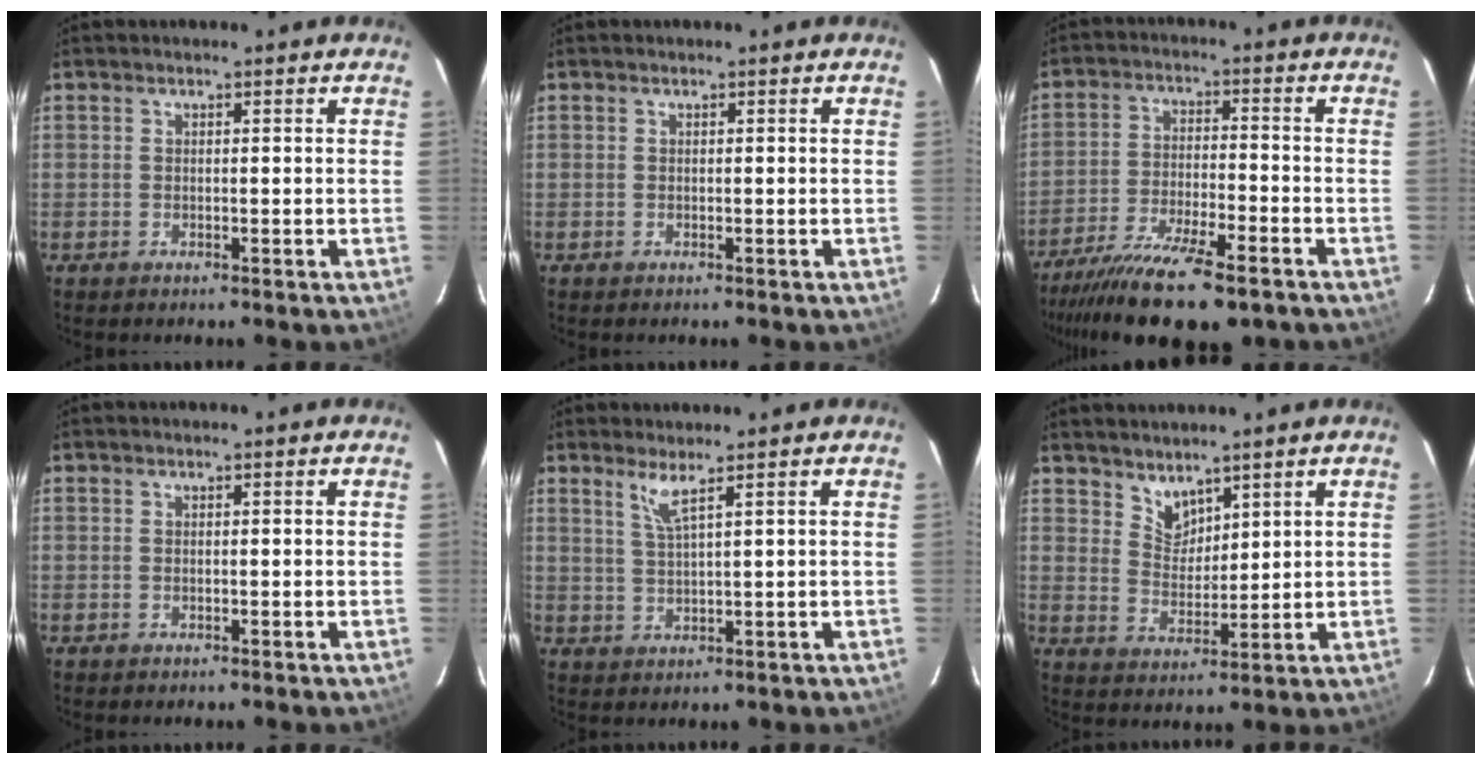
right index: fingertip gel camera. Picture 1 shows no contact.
{"total": 0.0}
{"total": 16.6, "force": [-12.8, 3.7, 9.9], "torque": [-0.202, -0.034, -0.217]}
{"total": 0.0}
{"total": 3.1, "force": [2.1, -0.5, 2.2], "torque": [-0.048, -0.009, 0.043]}
{"total": 5.0, "force": [4.2, 2.4, 1.0], "torque": [-0.010, 0.000, 0.083]}